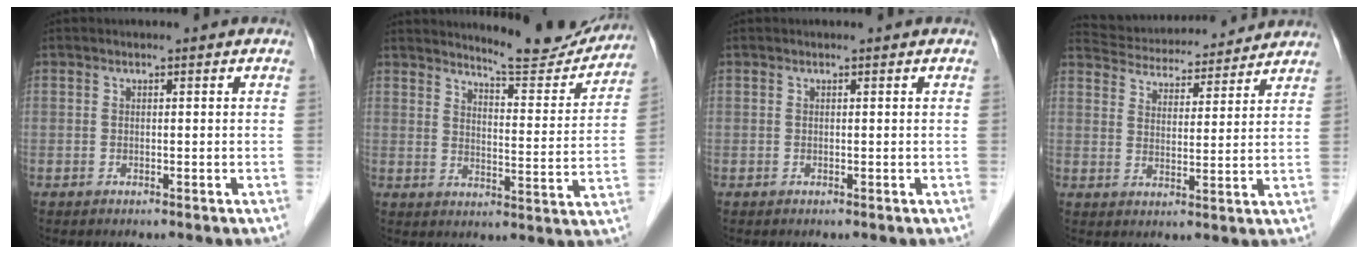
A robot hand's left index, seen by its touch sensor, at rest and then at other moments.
{"total": 12.7, "force": [12.4, 1.0, 2.9], "torque": [-0.037, -0.039, 0.155]}
{"total": 0.0}
{"total": 16.2, "force": [15.4, 3.3, 3.9], "torque": [-0.065, 0.031, 0.223]}